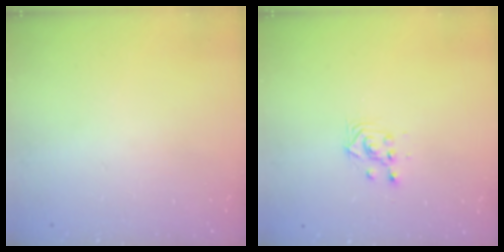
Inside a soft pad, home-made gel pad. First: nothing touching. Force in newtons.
{"total": 2.8, "press": 2.8, "slide": 0.2}